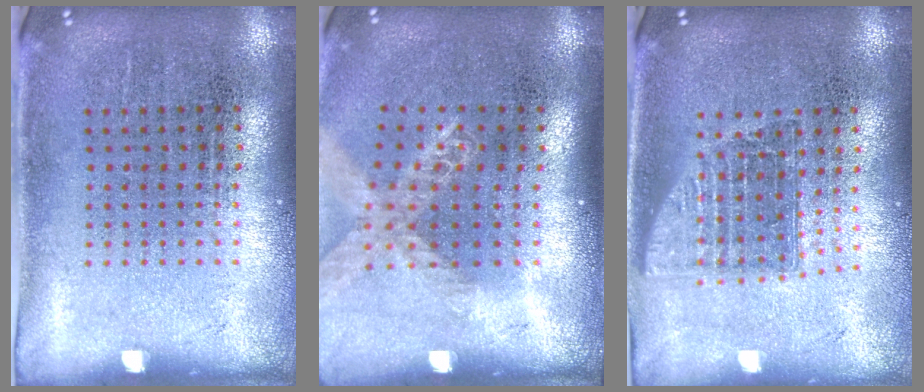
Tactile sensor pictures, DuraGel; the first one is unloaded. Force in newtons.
{"total": 1.6, "press": 1.4, "slide": 0.8}
{"total": 1.5, "press": 1.2, "slide": 0.9}